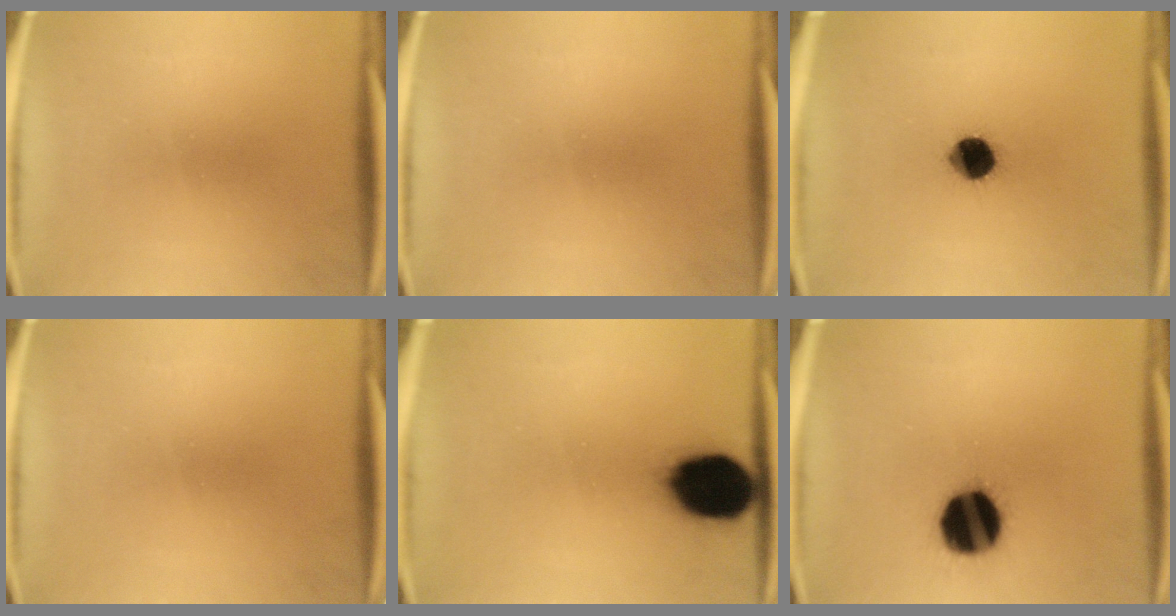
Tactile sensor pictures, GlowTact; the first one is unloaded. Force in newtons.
{"total": 0.0}
{"total": 8.5}
{"total": 0.0}
{"total": 17.5}
{"total": 17.1}